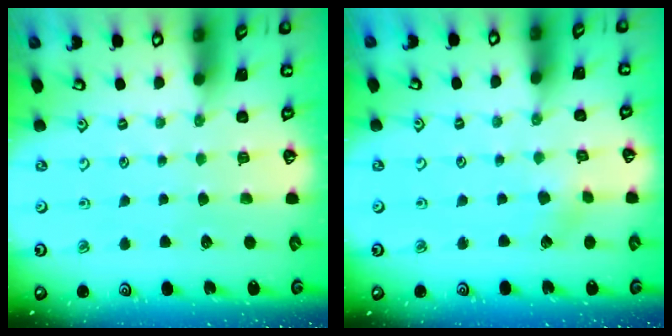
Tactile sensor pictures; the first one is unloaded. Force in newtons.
{"total": 2.5, "press": 2.4, "slide": 0.8}